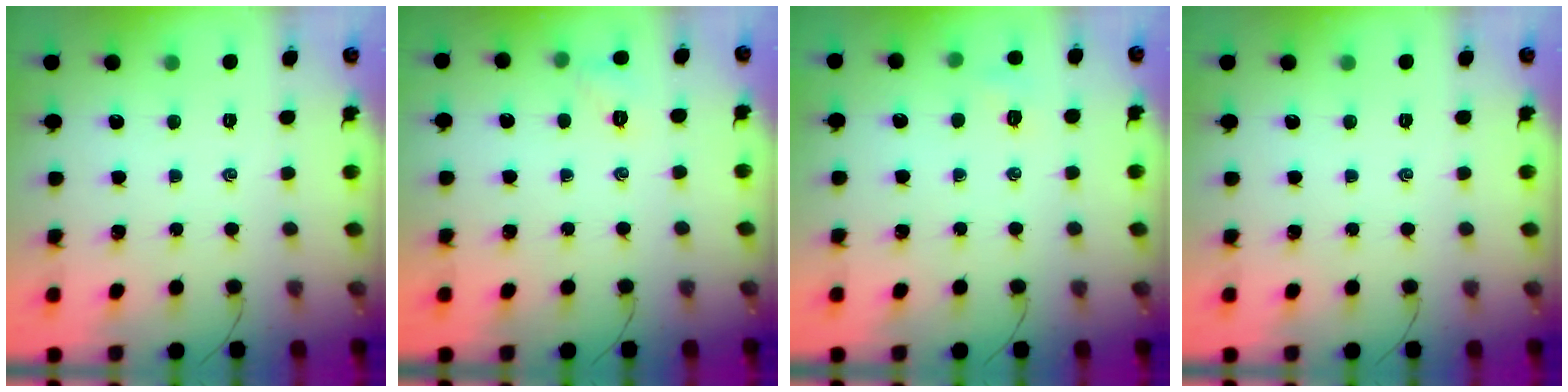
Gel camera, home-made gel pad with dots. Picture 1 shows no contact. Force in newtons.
{"total": 4.6, "press": 4.4, "slide": 1.4}
{"total": 4.8, "press": 4.7, "slide": 0.9}
{"total": 0.0}